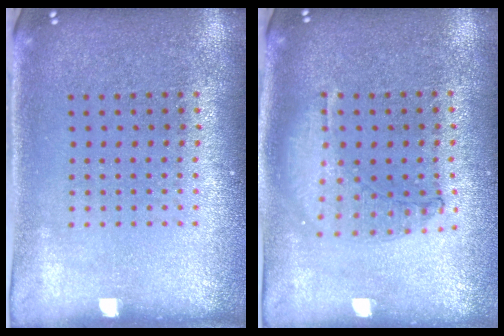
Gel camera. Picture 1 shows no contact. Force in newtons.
{"total": 0.9, "press": 0.9, "slide": 0.2}